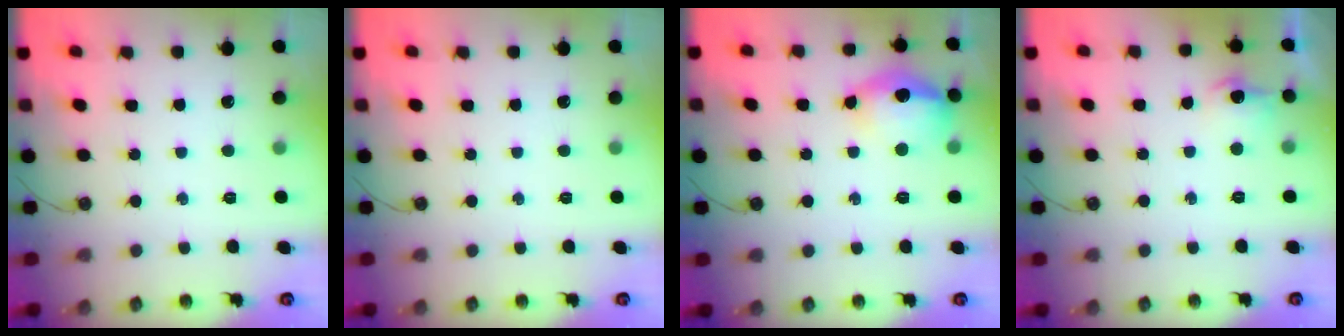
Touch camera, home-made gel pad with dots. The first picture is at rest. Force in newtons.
{"total": 0.0}
{"total": 14.2, "press": 14.1, "slide": 1.7}
{"total": 7.4, "press": 7.4, "slide": 0.7}